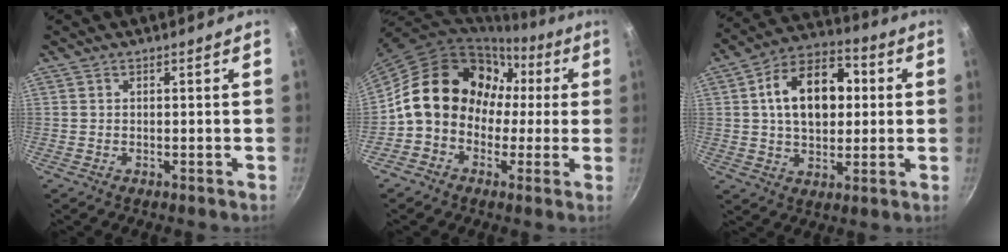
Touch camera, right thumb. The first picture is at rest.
{"total": 15.4, "force": [0.0, 13.0, 8.2], "torque": [-0.086, 0.052, -0.013]}
{"total": 16.6, "force": [2.5, 11.0, 12.1], "torque": [-0.156, 0.022, 0.029]}